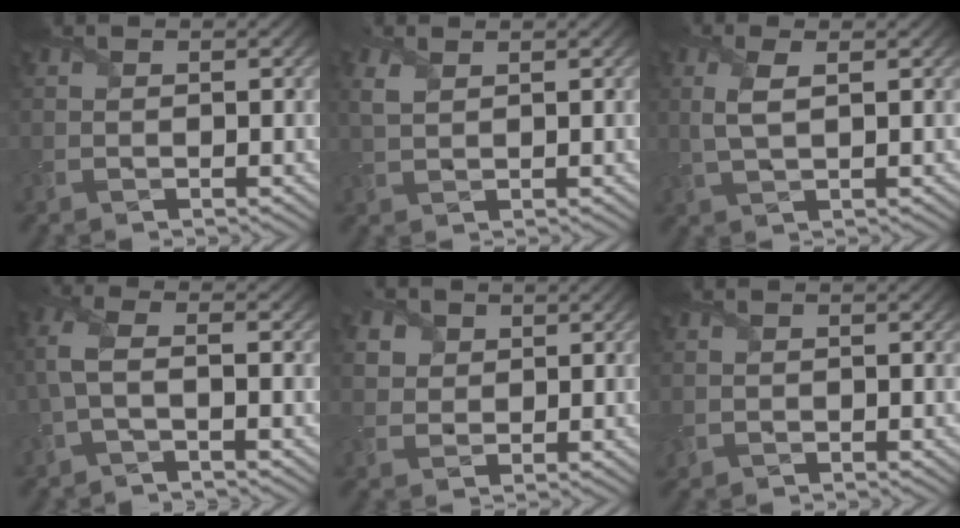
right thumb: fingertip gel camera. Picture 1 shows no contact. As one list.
[{"total": 2.2, "force": [1.1, 1.1, 1.6], "torque": [-0.045, 0.004, 0.025]}, {"total": 3.3, "force": [0.7, 1.0, 3.1], "torque": [-0.080, 0.004, 0.016]}, {"total": 4.1, "force": [-0.6, 1.5, 3.8], "torque": [-0.102, 0.012, -0.018]}, {"total": 3.9, "force": [1.9, 3.1, 1.4], "torque": [-0.063, -0.002, 0.039]}, {"total": 0.7, "force": [0.1, 0.7, 0.2], "torque": [-0.012, -0.002, 0.002]}]